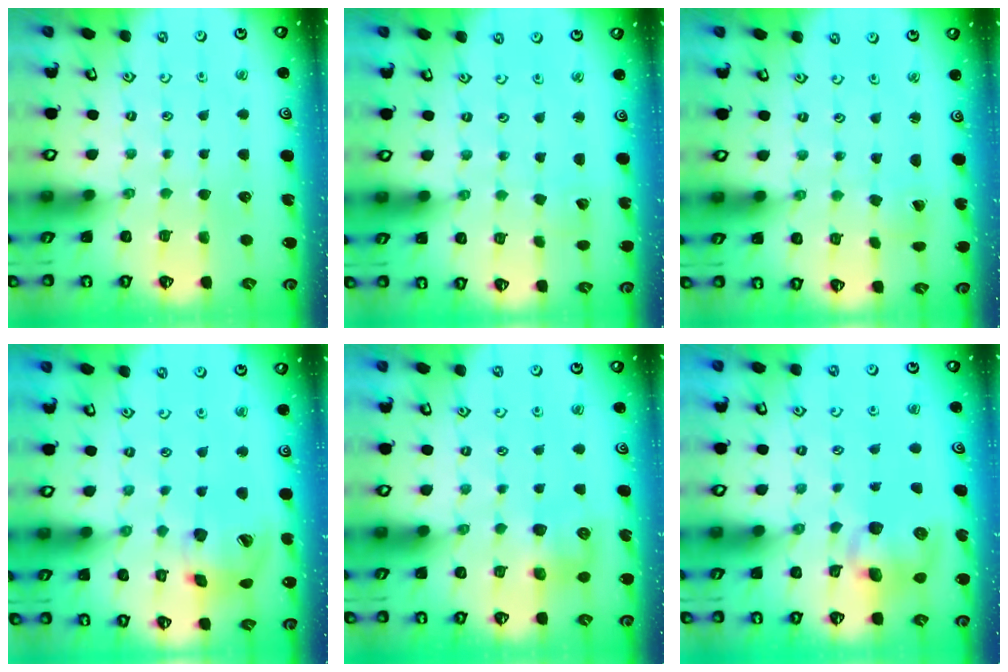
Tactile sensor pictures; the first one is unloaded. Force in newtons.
{"total": 2.4, "press": 2.4, "slide": 0.3}
{"total": 0.7, "press": 0.7, "slide": 0.0}
{"total": 13.8, "press": 13.6, "slide": 1.8}
{"total": 7.3, "press": 7.3, "slide": 0.3}
{"total": 10.3, "press": 10.2, "slide": 1.1}